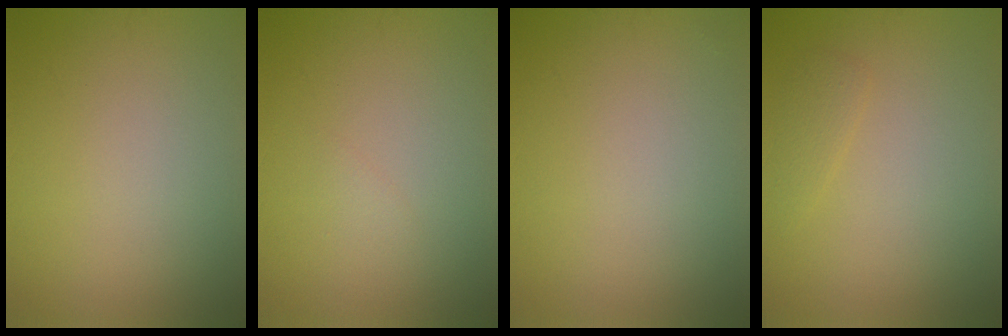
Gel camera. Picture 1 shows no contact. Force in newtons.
{"total": 0.5, "press": 0.5, "slide": 0.1}
{"total": 0.0}
{"total": 1.0, "press": 1.0, "slide": 0.1}